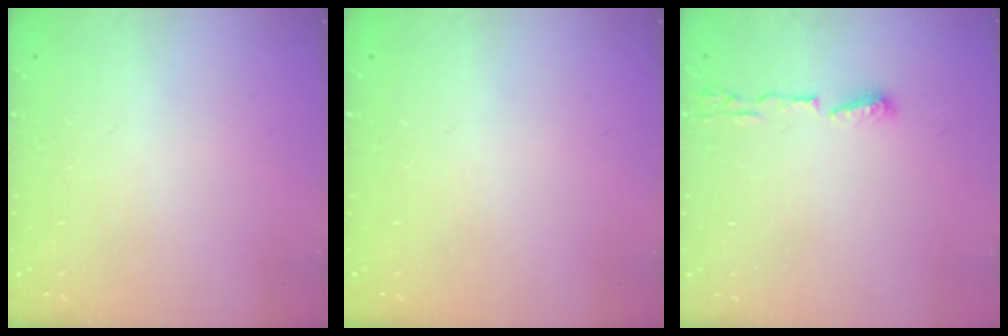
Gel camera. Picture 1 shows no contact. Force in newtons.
{"total": 0.0}
{"total": 6.0, "press": 5.8, "slide": 1.2}